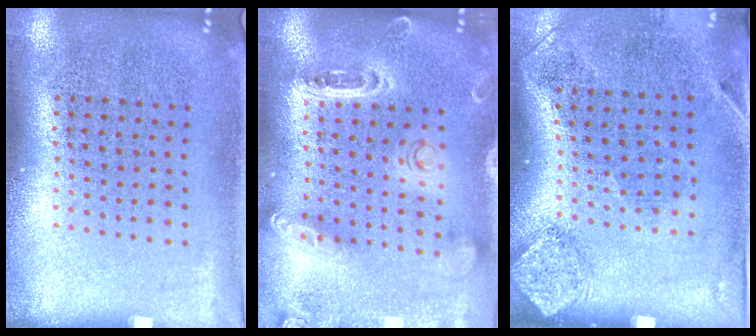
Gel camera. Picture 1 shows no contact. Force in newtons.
{"total": 1.4, "press": 1.4, "slide": 0.1}
{"total": 1.9, "press": 1.1, "slide": 1.6}